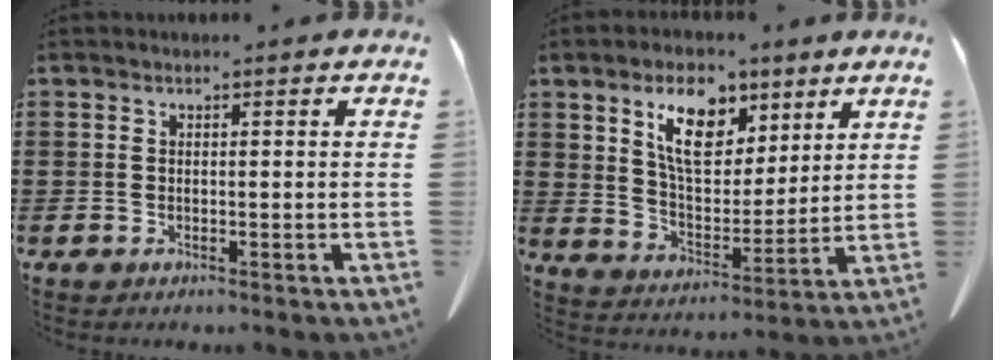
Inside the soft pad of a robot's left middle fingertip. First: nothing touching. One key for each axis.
{"total": 10.0, "fx": 5.9, "fy": 5.6, "fz": 5.9, "tx": -0.109, "ty": -0.012, "tz": 0.105}